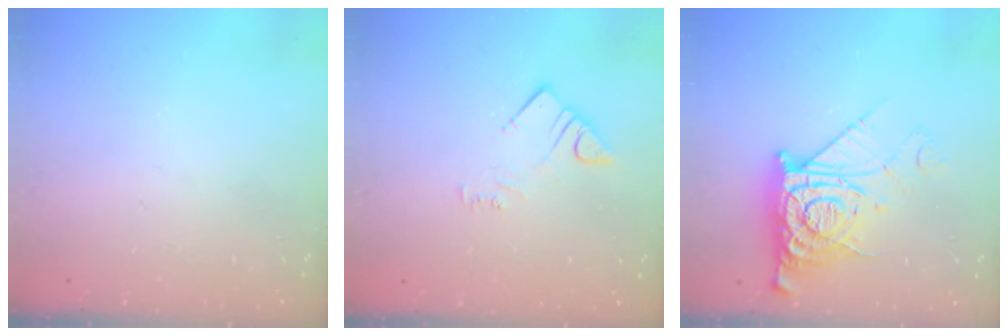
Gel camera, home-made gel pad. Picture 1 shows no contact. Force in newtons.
{"total": 3.7, "press": 3.7, "slide": 0.3}
{"total": 11.7, "press": 11.6, "slide": 1.4}